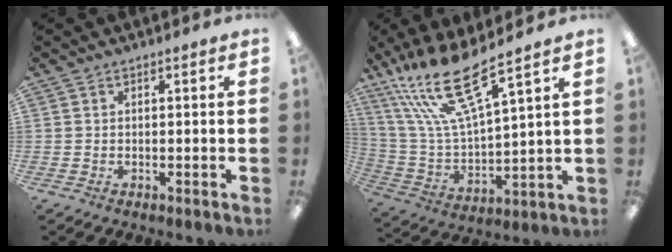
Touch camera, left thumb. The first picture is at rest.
{"total": 18.7, "force": [13.1, 4.5, 12.6], "torque": [-0.268, -0.075, 0.226]}